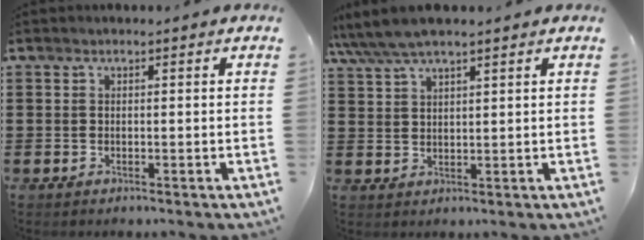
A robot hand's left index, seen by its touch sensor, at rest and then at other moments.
{"total": 4.4, "force": [3.6, 1.0, 2.3], "torque": [-0.055, -0.004, 0.065]}